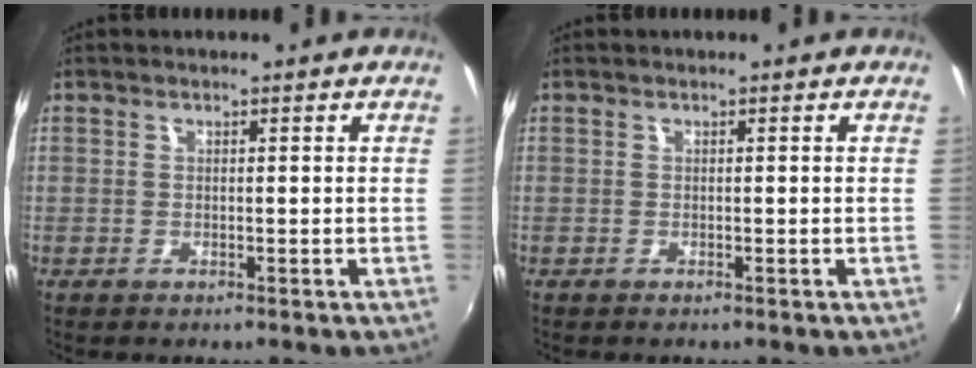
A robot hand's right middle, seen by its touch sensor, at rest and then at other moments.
{"total": 0.0}